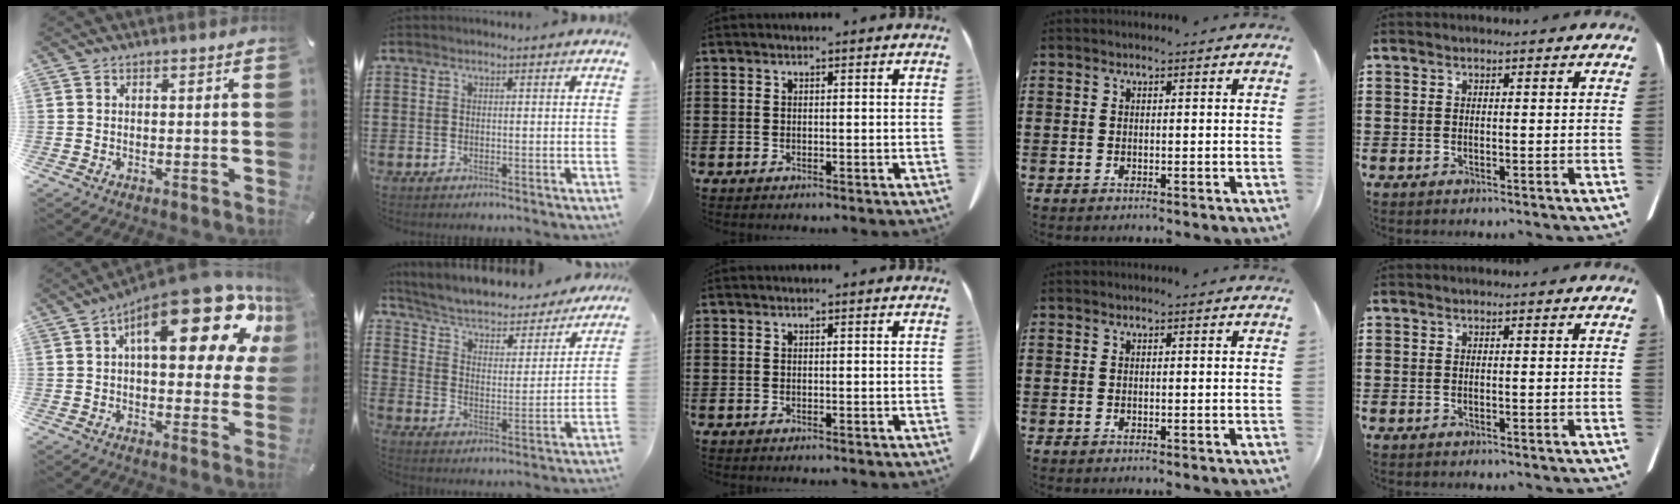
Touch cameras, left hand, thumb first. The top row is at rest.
{"thumb": {"total": 25.4, "force": [10.6, 10.4, 20.6], "torque": [-0.283, -0.060, 0.173]}, "index": {"total": 3.8, "force": [2.9, 1.7, 1.7], "torque": [-0.051, -0.025, 0.039]}}